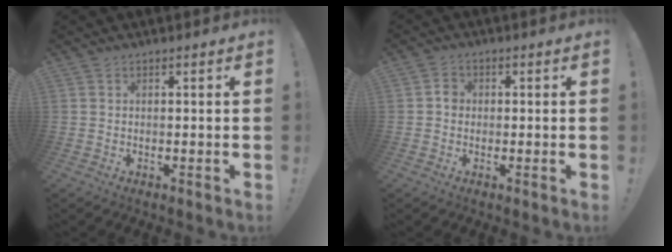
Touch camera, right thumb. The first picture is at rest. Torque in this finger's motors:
{"motor_torque": [-0.01, 0.01, 0.05, 0.21, -0.01]}